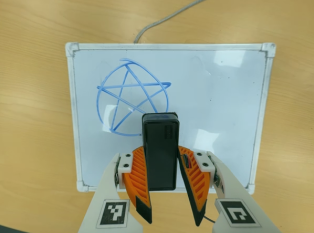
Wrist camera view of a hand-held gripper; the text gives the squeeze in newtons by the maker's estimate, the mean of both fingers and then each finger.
{"total": 5.8, "left": 5.5, "right": 6.0}